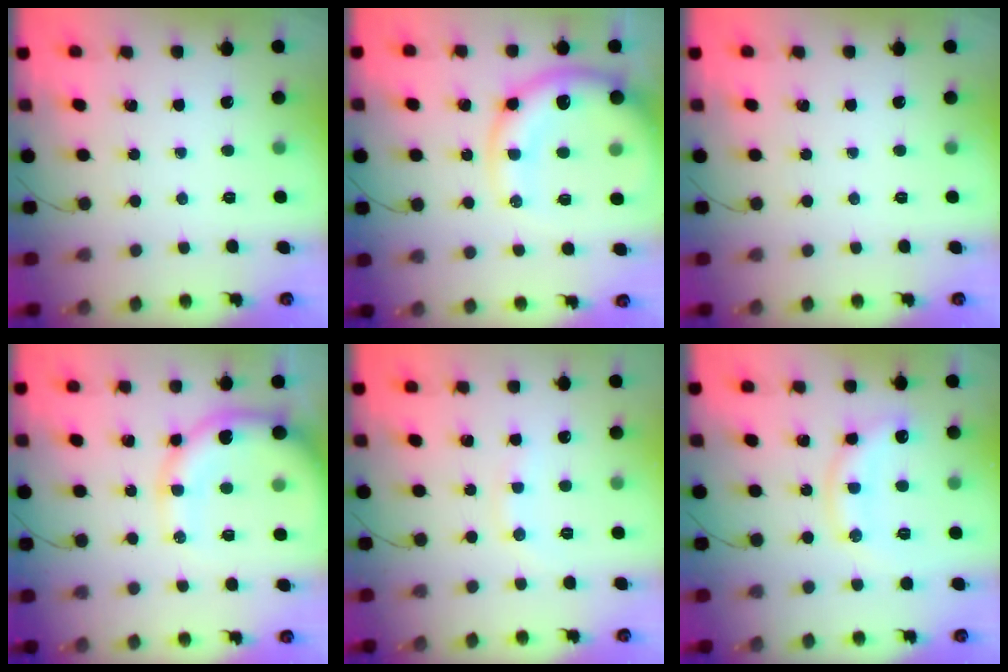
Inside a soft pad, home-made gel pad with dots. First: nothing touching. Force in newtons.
{"total": 16.2, "press": 15.6, "slide": 4.3}
{"total": 0.0}
{"total": 12.5, "press": 12.0, "slide": 3.3}
{"total": 5.5, "press": 5.4, "slide": 1.3}
{"total": 13.1, "press": 13.1, "slide": 0.5}